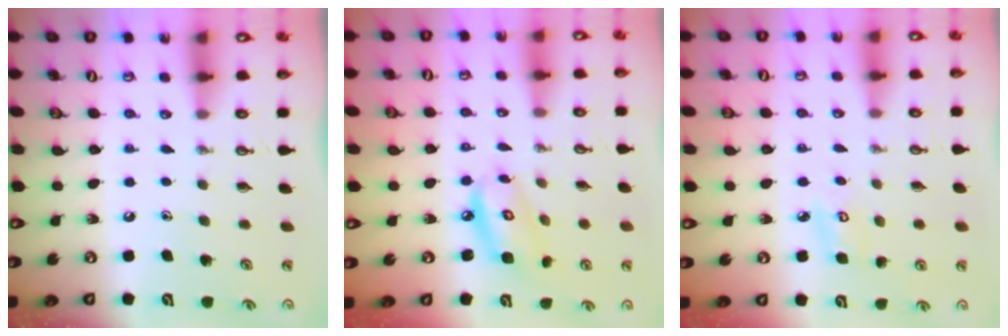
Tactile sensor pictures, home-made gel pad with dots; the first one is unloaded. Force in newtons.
{"total": 7.7, "press": 7.7, "slide": 0.6}
{"total": 4.7, "press": 4.7, "slide": 0.4}